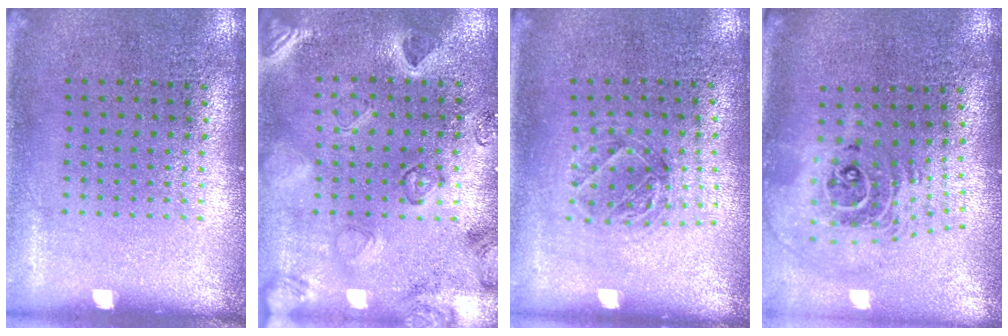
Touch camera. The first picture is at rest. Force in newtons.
{"total": 2.3, "press": 2.1, "slide": 1.0}
{"total": 1.1, "press": 1.1, "slide": 0.2}
{"total": 2.4, "press": 1.7, "slide": 1.7}